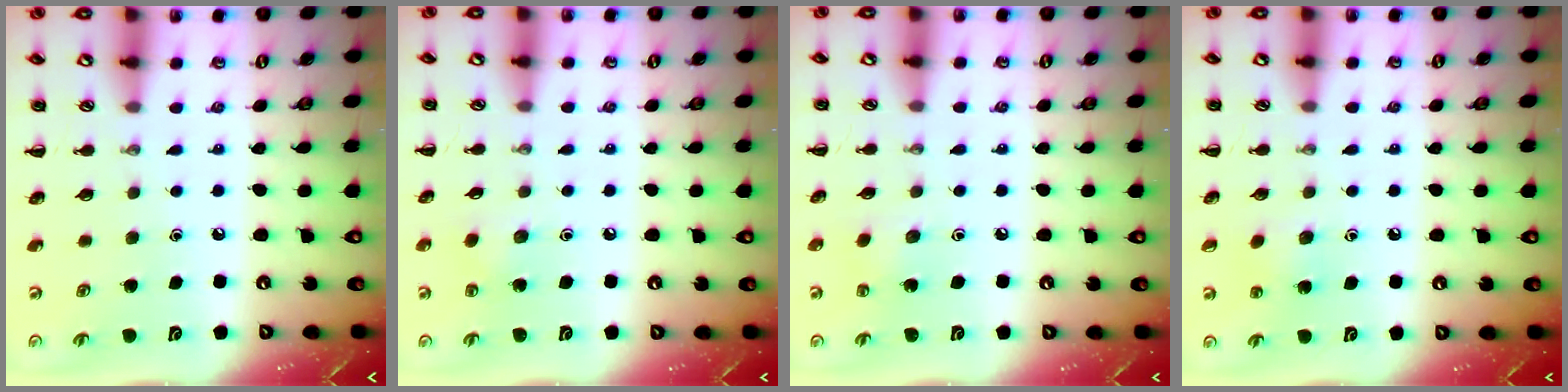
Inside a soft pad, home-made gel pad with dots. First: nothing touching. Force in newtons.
{"total": 3.3, "press": 3.2, "slide": 1.1}
{"total": 1.5, "press": 1.4, "slide": 0.6}
{"total": 6.9, "press": 6.6, "slide": 1.9}